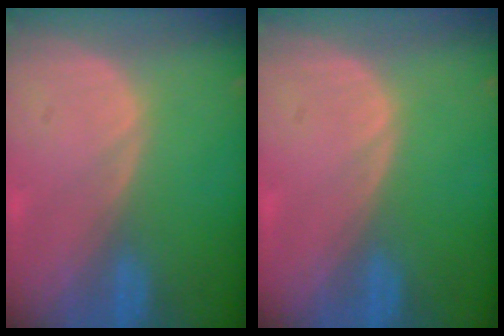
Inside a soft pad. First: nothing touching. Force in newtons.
{"total": 0.0}